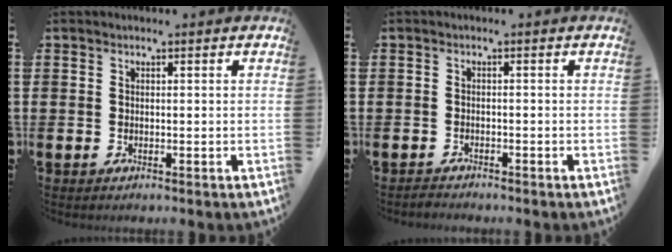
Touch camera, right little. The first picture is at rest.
{"total": 0.8, "force": [-0.8, 0.1, 0.0], "torque": [-0.003, 0.000, -0.018]}